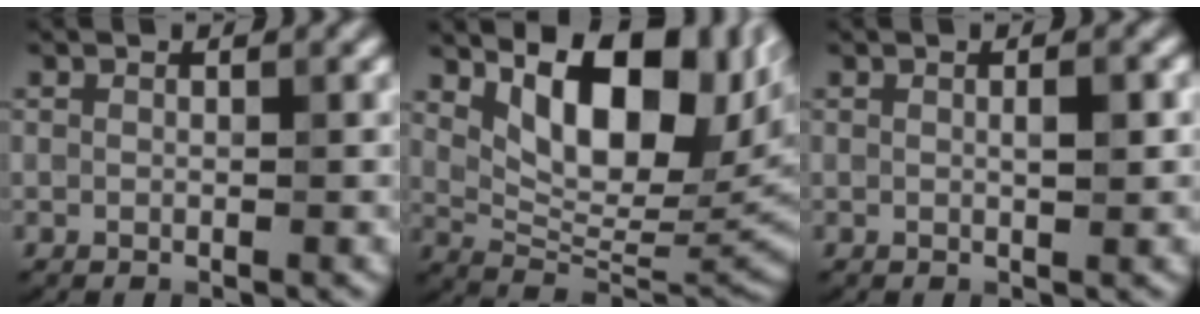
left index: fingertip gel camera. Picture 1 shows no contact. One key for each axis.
{"total": 11.8, "fx": 4.6, "fy": 5.5, "fz": 9.4, "tx": -0.136, "ty": -0.009, "tz": 0.086}
{"total": 1.3, "fx": 0.2, "fy": 0.3, "fz": 1.2, "tx": -0.019, "ty": 0.000, "tz": 0.003}